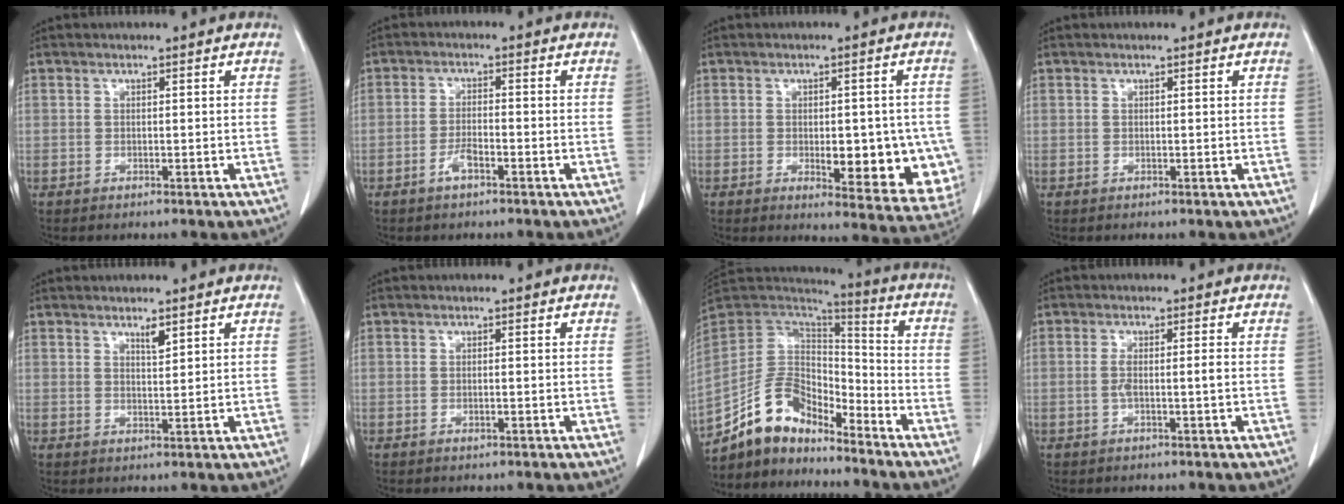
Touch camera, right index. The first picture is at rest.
{"total": 2.8, "force": [-1.7, 0.5, 2.1], "torque": [-0.043, 0.001, -0.033]}
{"total": 12.9, "force": [-2.8, 5.0, 11.5], "torque": [-0.110, 0.000, -0.019]}
{"total": 0.0}
{"total": 1.9, "force": [1.3, 0.2, 1.3], "torque": [-0.026, -0.004, 0.025]}
{"total": 0.5, "force": [-0.3, 0.1, 0.5], "torque": [-0.008, -0.001, -0.004]}
{"total": 12.7, "force": [-10.6, 5.3, 4.6], "torque": [-0.085, 0.045, -0.198]}
{"total": 2.3, "force": [-0.5, 0.0, 2.2], "torque": [-0.042, 0.002, -0.009]}